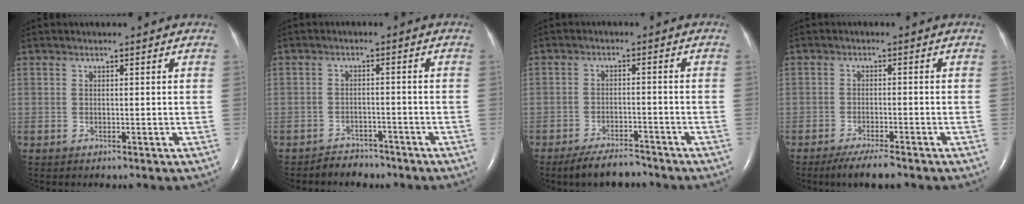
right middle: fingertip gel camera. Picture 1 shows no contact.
{"total": 3.3, "force": [-3.0, 1.4, -0.1], "torque": [-0.007, 0.001, -0.045]}
{"total": 5.8, "force": [-5.0, 1.5, 2.4], "torque": [-0.047, -0.010, -0.086]}
{"total": 4.9, "force": [-3.8, 0.5, 3.0], "torque": [-0.056, -0.012, -0.064]}